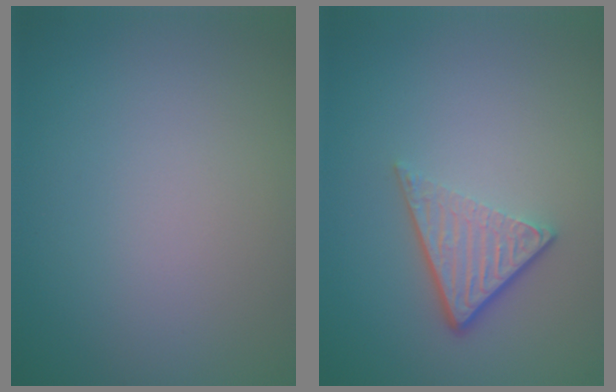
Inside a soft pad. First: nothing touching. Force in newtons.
{"total": 3.9, "press": 2.7, "slide": 2.9}